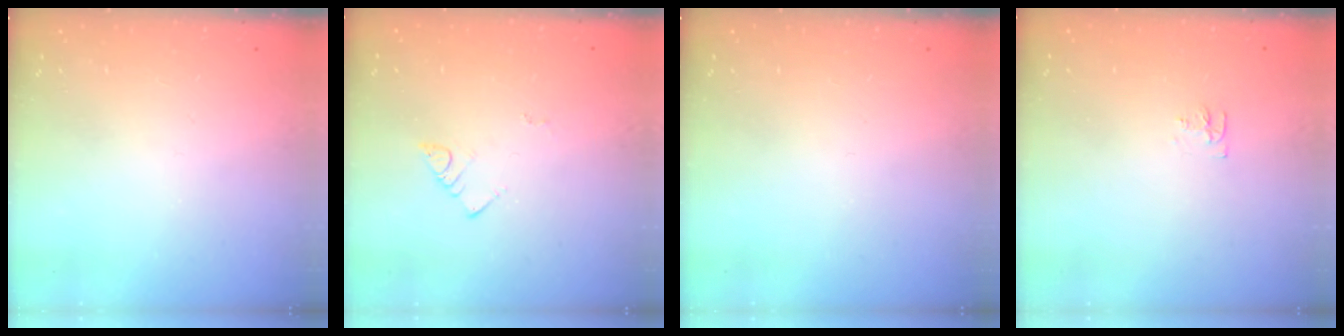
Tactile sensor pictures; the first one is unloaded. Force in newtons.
{"total": 2.7, "press": 2.7, "slide": 0.6}
{"total": 0.0}
{"total": 3.7, "press": 3.6, "slide": 0.6}